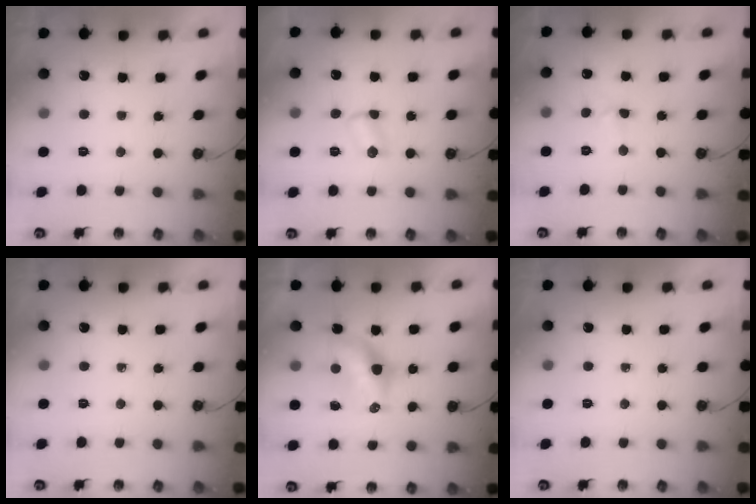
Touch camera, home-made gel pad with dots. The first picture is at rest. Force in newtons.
{"total": 2.9, "press": 2.9, "slide": 0.5}
{"total": 2.4, "press": 2.3, "slide": 0.4}
{"total": 0.0}
{"total": 9.5, "press": 8.5, "slide": 4.2}
{"total": 0.0}